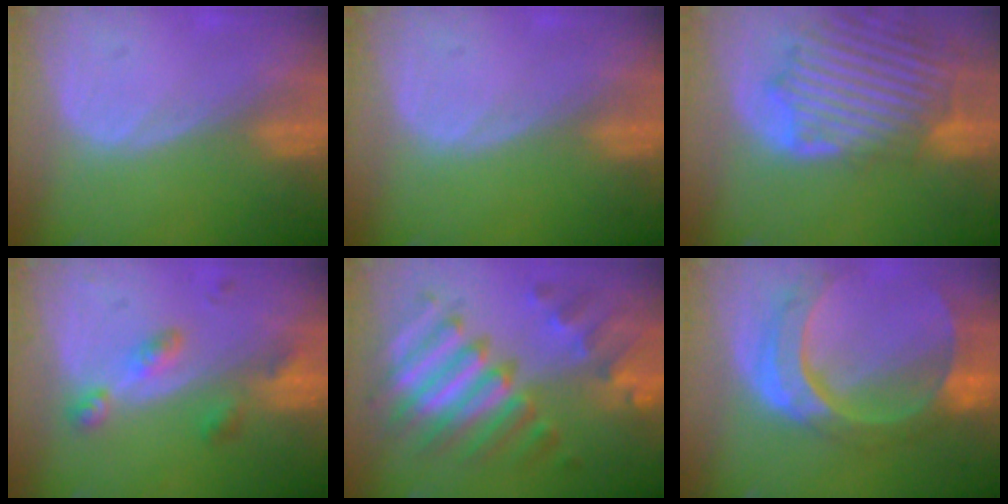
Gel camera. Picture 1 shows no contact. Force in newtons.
{"total": 0.0}
{"total": 13.7, "press": 11.8, "slide": 6.9}
{"total": 4.6, "press": 4.6, "slide": 0.6}
{"total": 11.8, "press": 11.8, "slide": 1.2}
{"total": 11.1, "press": 9.2, "slide": 6.1}